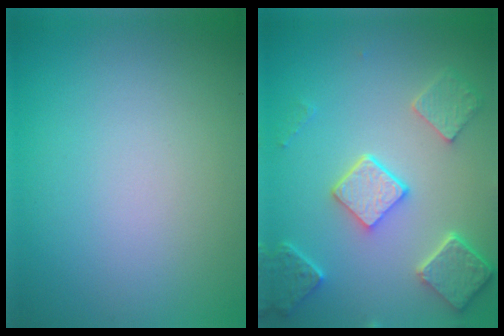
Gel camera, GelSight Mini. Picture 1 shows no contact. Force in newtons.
{"total": 5.3, "press": 4.1, "slide": 3.4}